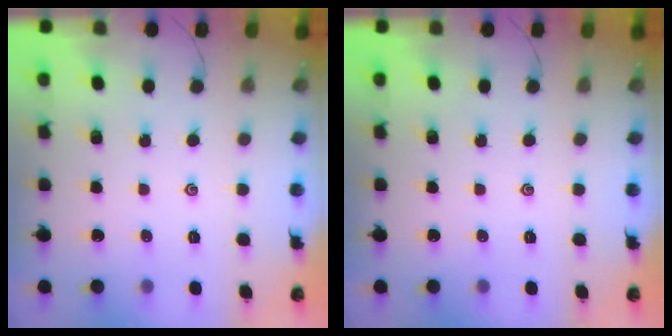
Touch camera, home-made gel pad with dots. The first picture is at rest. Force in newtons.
{"total": 0.0}